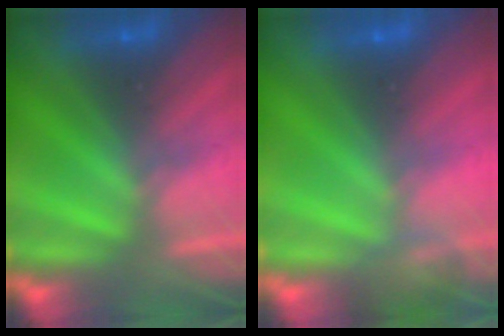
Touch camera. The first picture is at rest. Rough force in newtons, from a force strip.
{"total": 4.4}